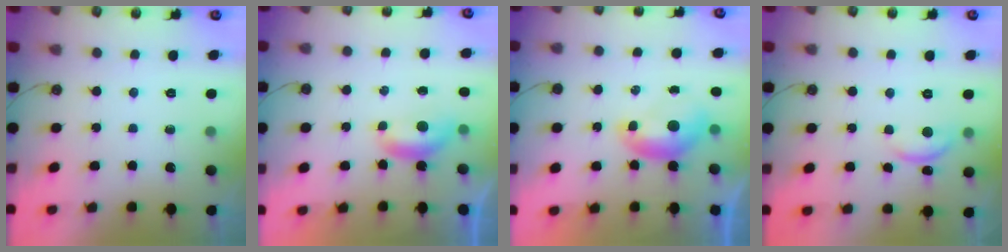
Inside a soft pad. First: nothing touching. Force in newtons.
{"total": 2.2, "press": 2.2, "slide": 0.4}
{"total": 0.0}
{"total": 2.2, "press": 2.2, "slide": 0.3}